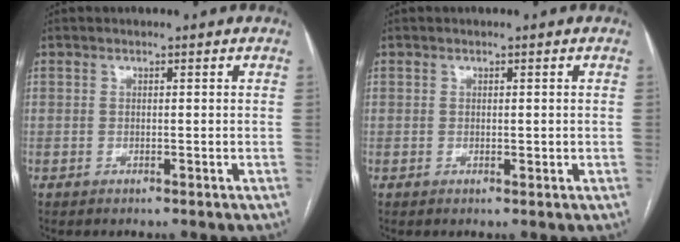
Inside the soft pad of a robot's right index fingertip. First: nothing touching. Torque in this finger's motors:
{"motor_torque": [-0.20, 0.49, 0.00, 0.02]}